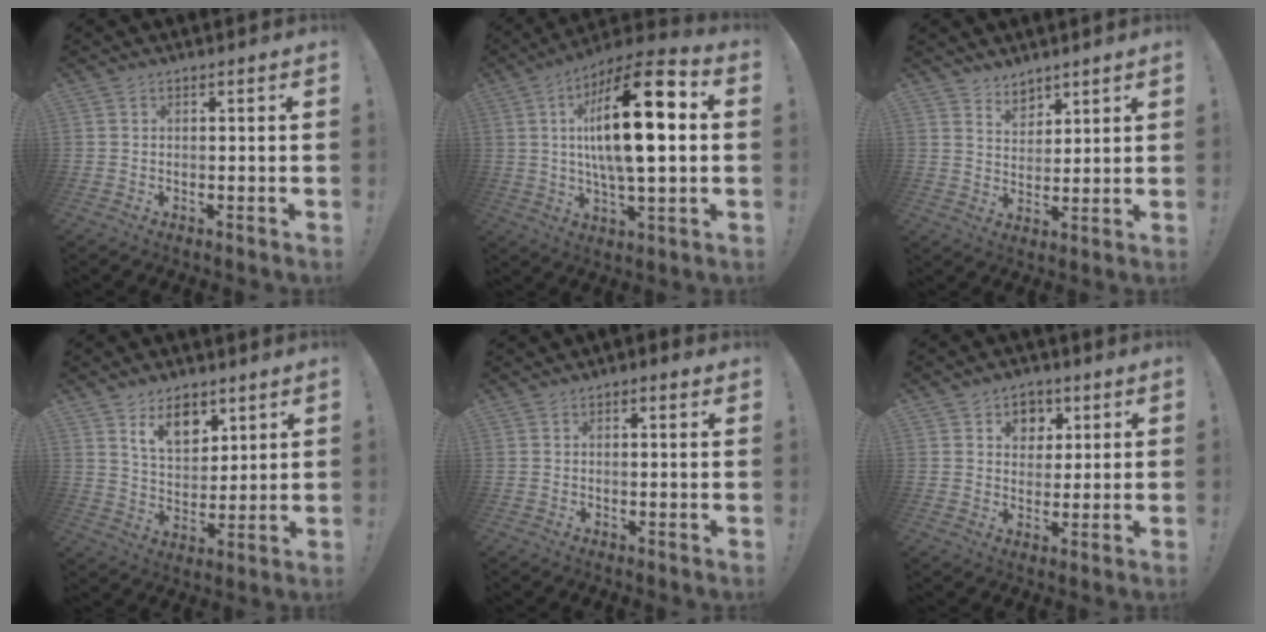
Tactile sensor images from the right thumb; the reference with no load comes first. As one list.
[{"total": 22.3, "force": [3.4, 7.0, 20.9], "torque": [-0.348, -0.008, 0.043]}, {"total": 6.1, "force": [4.7, 3.9, 0.2], "torque": [-0.001, -0.040, 0.090]}, {"total": 11.5, "force": [7.2, 7.3, 5.3], "torque": [-0.079, -0.037, 0.135]}, {"total": 1.2, "force": [0.4, 1.0, 0.4], "torque": [0.007, -0.003, 0.004]}, {"total": 7.6, "force": [2.8, 6.7, 2.3], "torque": [-0.020, -0.019, 0.053]}]